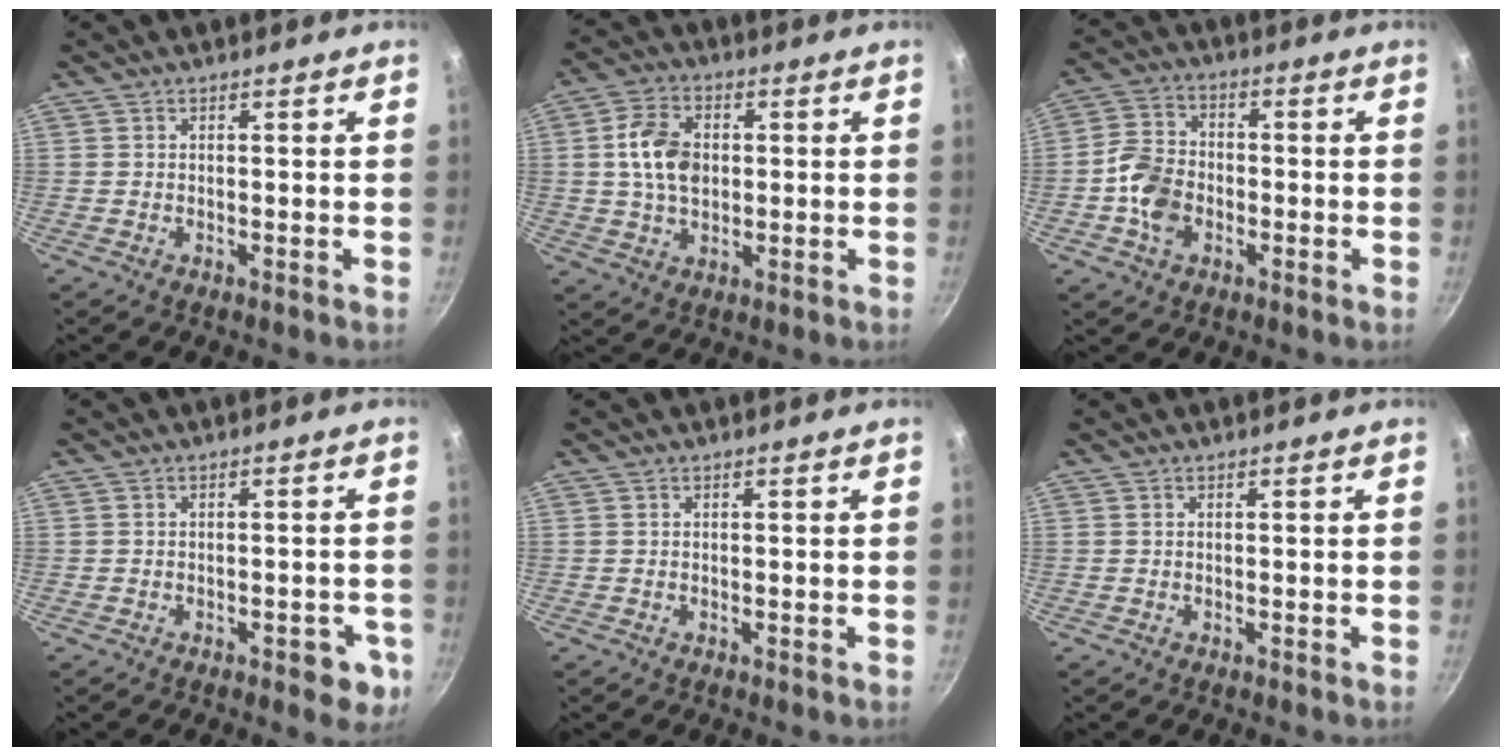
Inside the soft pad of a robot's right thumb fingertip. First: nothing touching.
{"total": 9.8, "force": [0.9, 6.7, 7.0], "torque": [-0.115, 0.011, 0.011]}
{"total": 8.9, "force": [-2.4, 6.6, 5.5], "torque": [-0.089, 0.023, -0.057]}
{"total": 5.1, "force": [-2.0, 2.6, 4.0], "torque": [-0.025, 0.015, -0.019]}
{"total": 0.0}
{"total": 0.0}